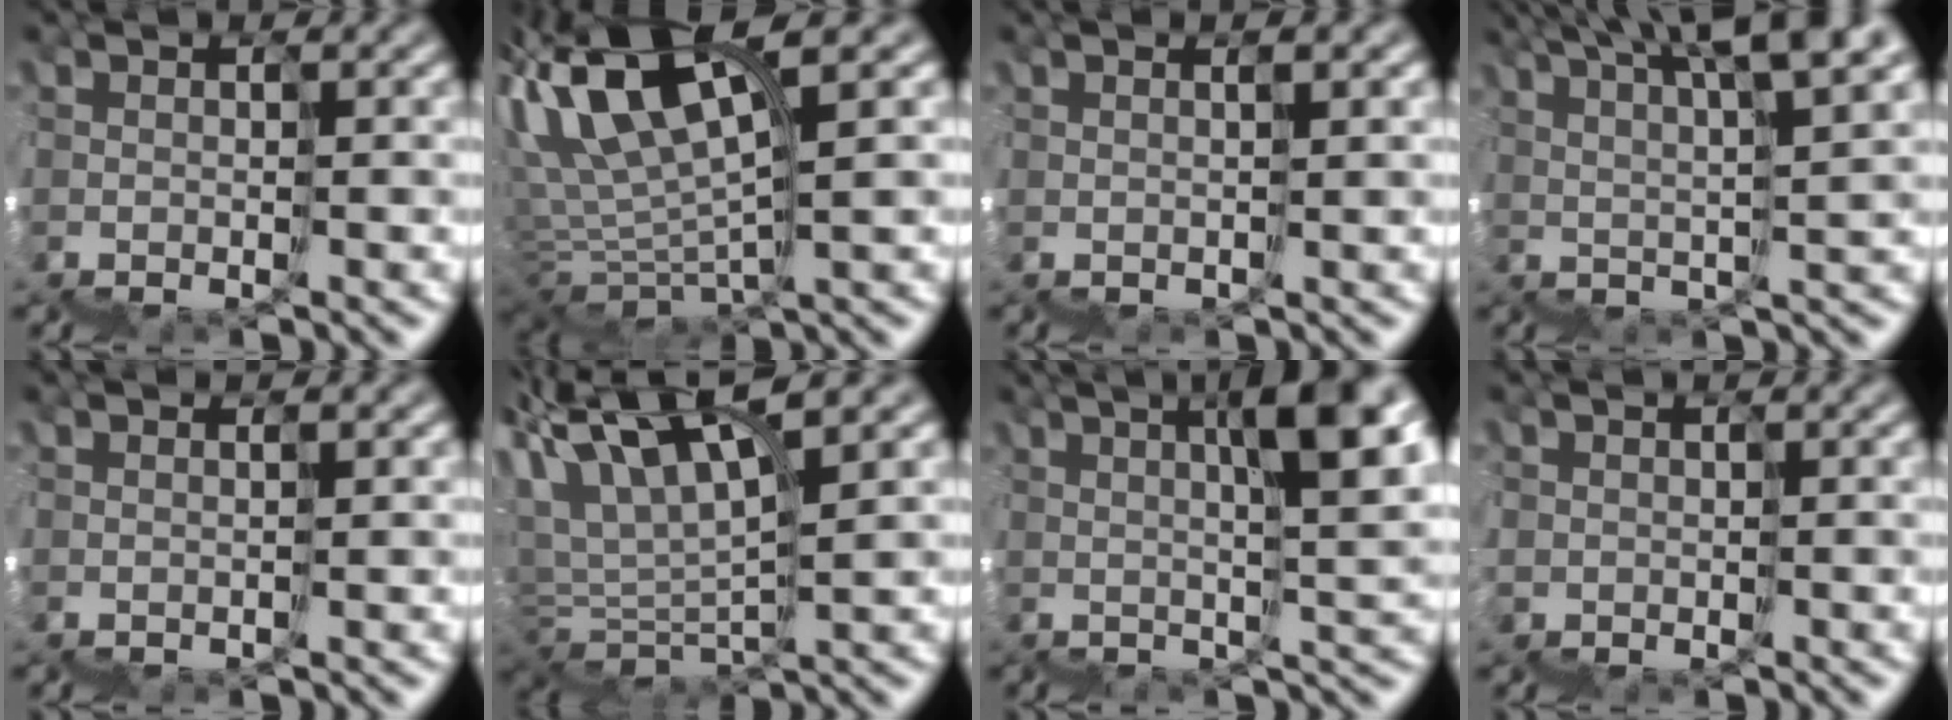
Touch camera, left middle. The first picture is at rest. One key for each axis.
{"total": 4.9, "fx": 4.2, "fy": 0.7, "fz": 2.5, "tx": -0.091, "ty": 0.032, "tz": 0.070}
{"total": 2.1, "fx": 1.2, "fy": 0.7, "fz": 1.6, "tx": -0.010, "ty": 0.029, "tz": 0.017}
{"total": 7.0, "fx": 5.5, "fy": 0.1, "fz": 4.3, "tx": -0.059, "ty": 0.051, "tz": 0.084}
{"total": 1.0, "fx": 0.5, "fy": 0.2, "fz": 0.8, "tx": -0.009, "ty": 0.013, "tz": 0.009}
{"total": 4.1, "fx": 4.0, "fy": -0.4, "fz": 1.0, "tx": -0.058, "ty": 0.033, "tz": 0.065}
{"total": 7.6, "fx": 3.5, "fy": 1.5, "fz": 6.5, "tx": -0.075, "ty": 0.037, "tz": 0.055}
{"total": 1.1, "fx": 0.2, "fy": 0.7, "fz": -0.8, "tx": -0.006, "ty": -0.005, "tz": 0.008}